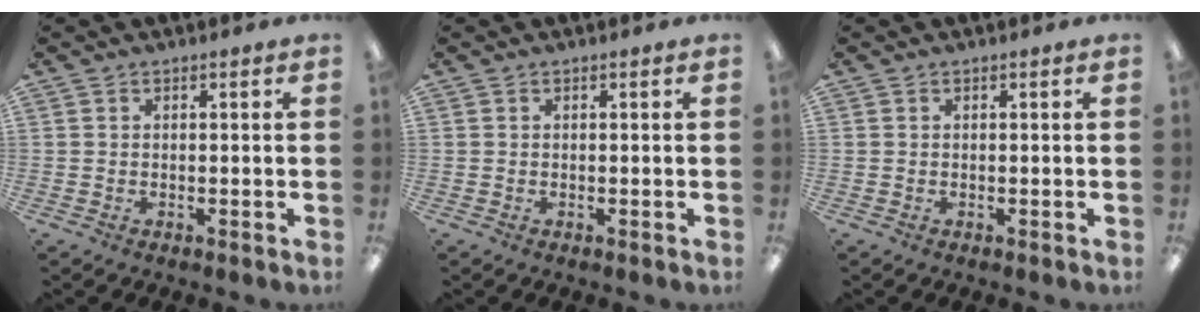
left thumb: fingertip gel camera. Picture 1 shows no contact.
{"total": 0.0}
{"total": 0.0}